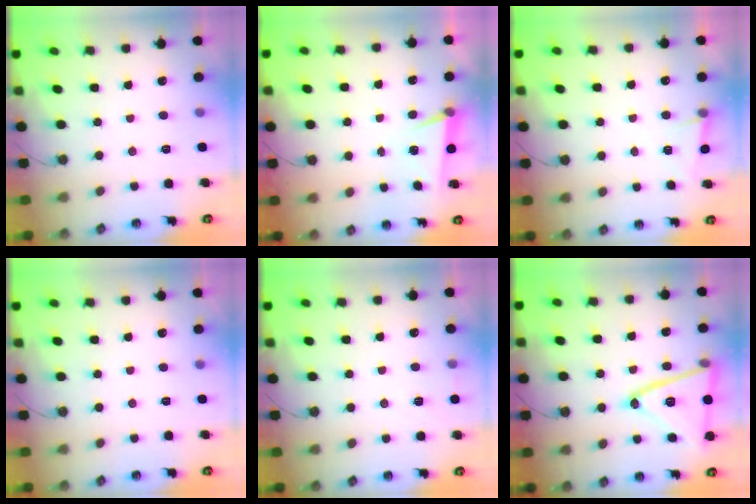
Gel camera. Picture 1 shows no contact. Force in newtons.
{"total": 5.0, "press": 2.3, "slide": 4.4}
{"total": 3.0, "press": 2.7, "slide": 1.2}
{"total": 0.0}
{"total": 6.7, "press": 5.1, "slide": 4.4}
{"total": 20.6, "press": 20.3, "slide": 3.4}